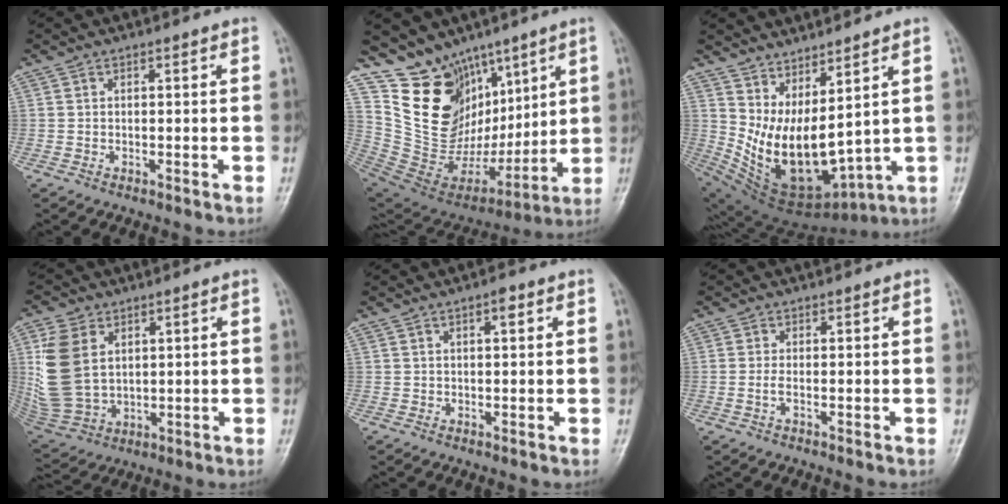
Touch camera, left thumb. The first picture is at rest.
{"total": 18.6, "force": [10.7, 12.7, 8.4], "torque": [-0.108, -0.048, 0.224]}
{"total": 15.4, "force": [4.4, 6.6, 13.2], "torque": [-0.220, -0.060, 0.113]}
{"total": 12.7, "force": [3.3, 8.7, 8.6], "torque": [-0.171, -0.015, 0.077]}
{"total": 1.6, "force": [0.7, 0.5, 1.3], "torque": [-0.016, 0.001, 0.008]}
{"total": 1.3, "force": [-0.4, 0.1, 1.3], "torque": [-0.034, 0.000, -0.007]}